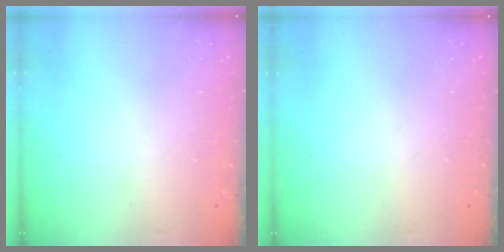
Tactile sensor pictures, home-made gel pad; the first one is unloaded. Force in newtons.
{"total": 0.0}